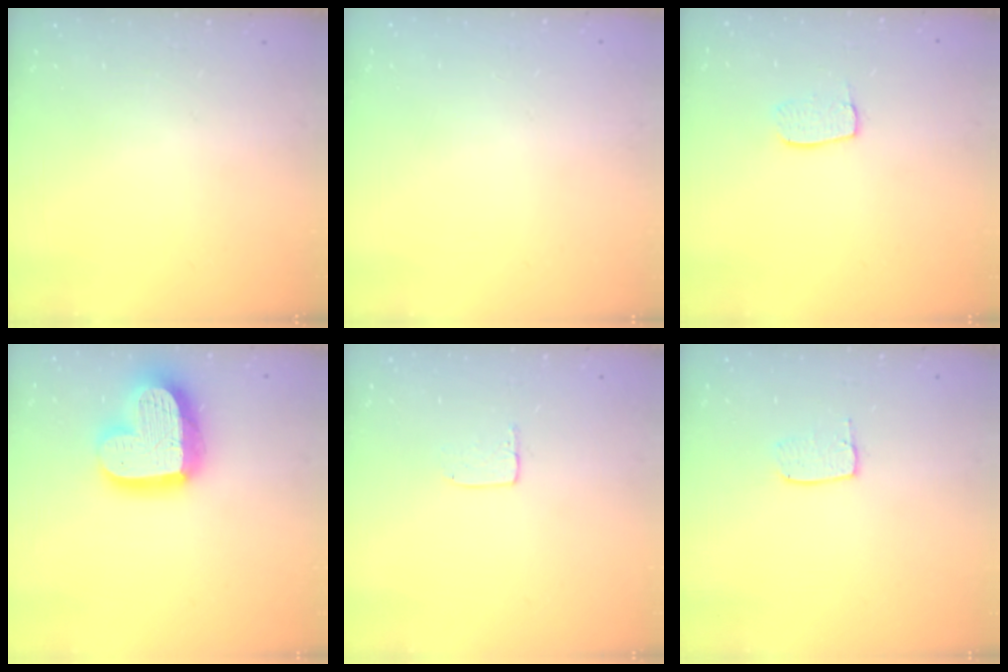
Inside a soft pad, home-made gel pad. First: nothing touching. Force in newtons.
{"total": 0.0}
{"total": 6.8, "press": 6.8, "slide": 0.4}
{"total": 19.5, "press": 19.4, "slide": 1.7}
{"total": 5.2, "press": 5.2, "slide": 0.4}
{"total": 5.5, "press": 5.5, "slide": 0.4}